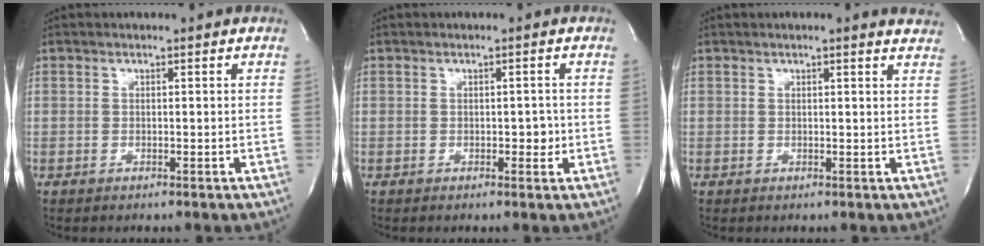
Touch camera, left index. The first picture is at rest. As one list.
[{"total": 1.6, "force": [-0.3, 1.0, 1.3], "torque": [-0.013, 0.002, -0.002]}, {"total": 5.0, "force": [4.6, 0.4, 2.0], "torque": [-0.025, 0.001, 0.034]}]